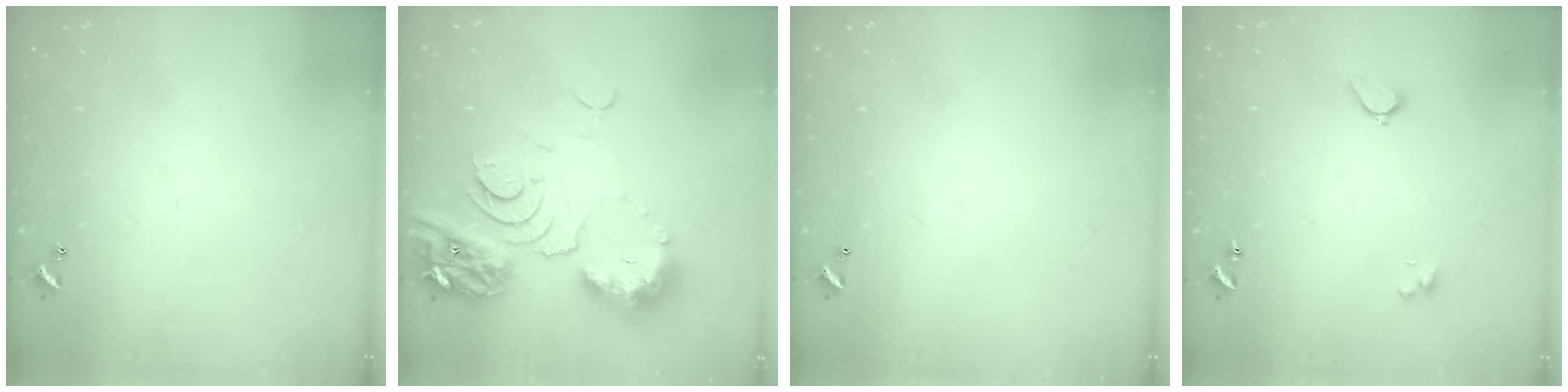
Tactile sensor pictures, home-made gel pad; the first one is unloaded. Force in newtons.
{"total": 11.1, "press": 11.0, "slide": 1.3}
{"total": 2.8, "press": 2.8, "slide": 0.1}
{"total": 1.9, "press": 1.9, "slide": 0.6}